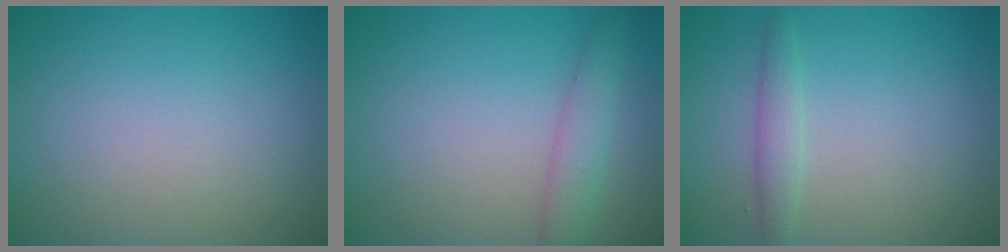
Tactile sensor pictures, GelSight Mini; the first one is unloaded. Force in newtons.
{"total": 2.5, "press": 2.5, "slide": 0.1}
{"total": 1.7, "press": 1.7, "slide": 0.1}